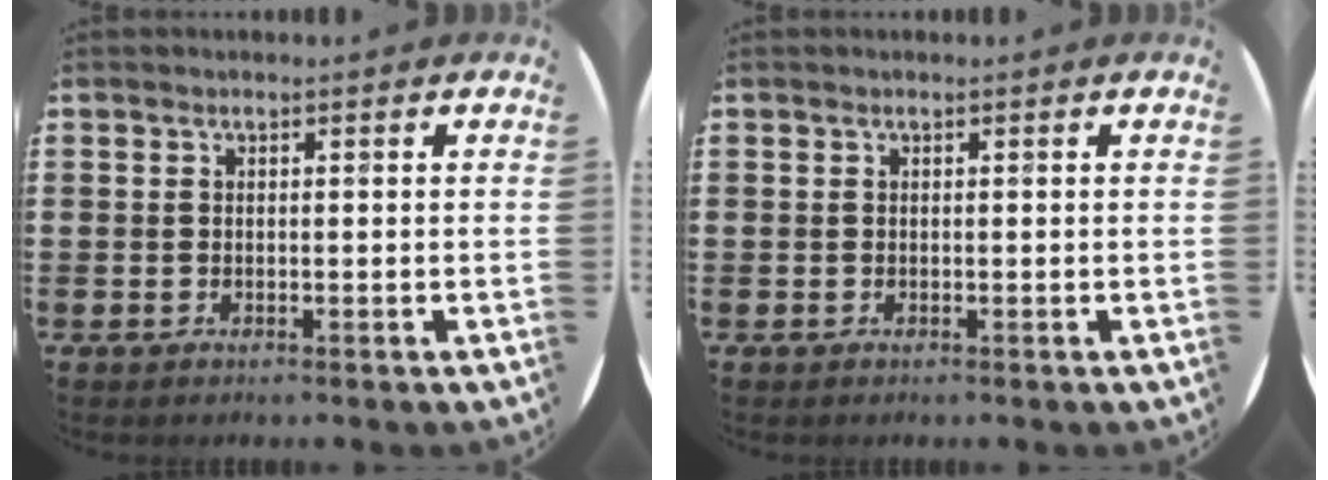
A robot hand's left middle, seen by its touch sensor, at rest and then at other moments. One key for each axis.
{"total": 0.0}